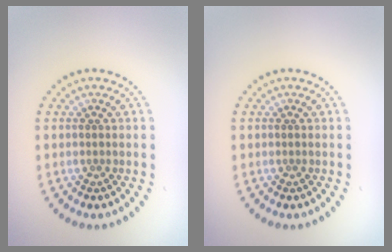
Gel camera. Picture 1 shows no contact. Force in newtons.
{"total": 0.0}